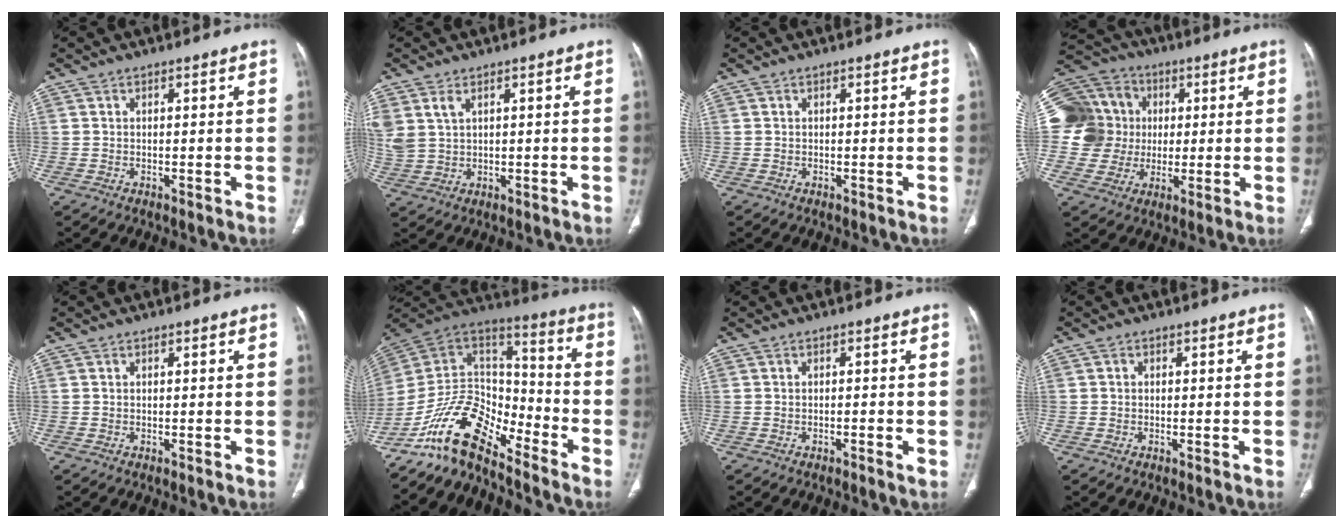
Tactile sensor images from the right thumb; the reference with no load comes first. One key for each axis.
{"total": 5.7, "fx": 2.6, "fy": 3.7, "fz": 3.4, "tx": -0.086, "ty": -0.001, "tz": 0.065}
{"total": 0.0}
{"total": 17.3, "fx": 1.8, "fy": 16.2, "fz": 5.8, "tx": -0.108, "ty": 0.040, "tz": 0.039}
{"total": 0.0}
{"total": 16.1, "fx": -12.3, "fy": 7.0, "fz": 7.7, "tx": -0.117, "ty": 0.104, "tz": -0.235}
{"total": 1.4, "fx": -0.6, "fy": 0.2, "fz": 1.3, "tx": -0.029, "ty": 0.000, "tz": -0.010}
{"total": 0.6, "fx": -0.1, "fy": 0.6, "fz": 0.2, "tx": -0.001, "ty": 0.002, "tz": -0.005}